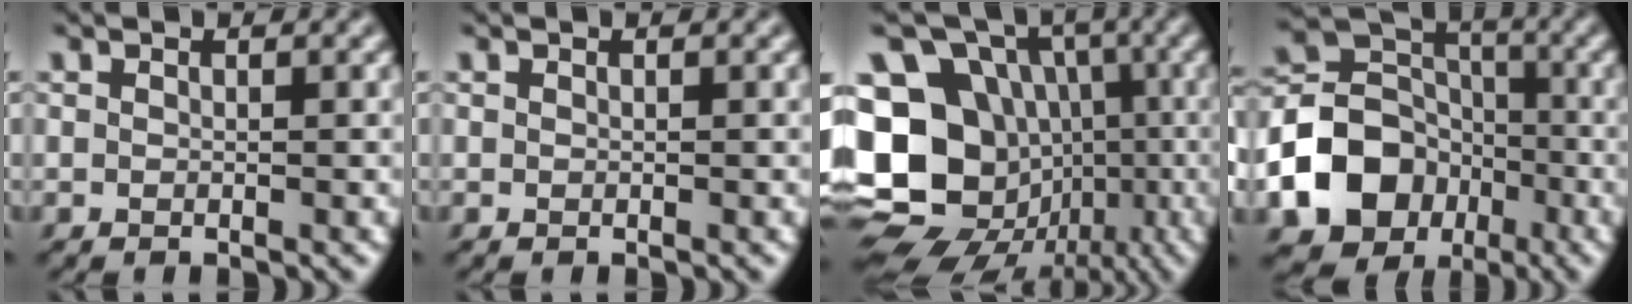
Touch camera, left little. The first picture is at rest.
{"total": 0.0}
{"total": 21.4, "force": [-3.0, 19.1, 9.0], "torque": [-0.198, 0.001, -0.070]}
{"total": 10.9, "force": [-4.3, 8.7, 5.0], "torque": [-0.102, -0.001, -0.092]}